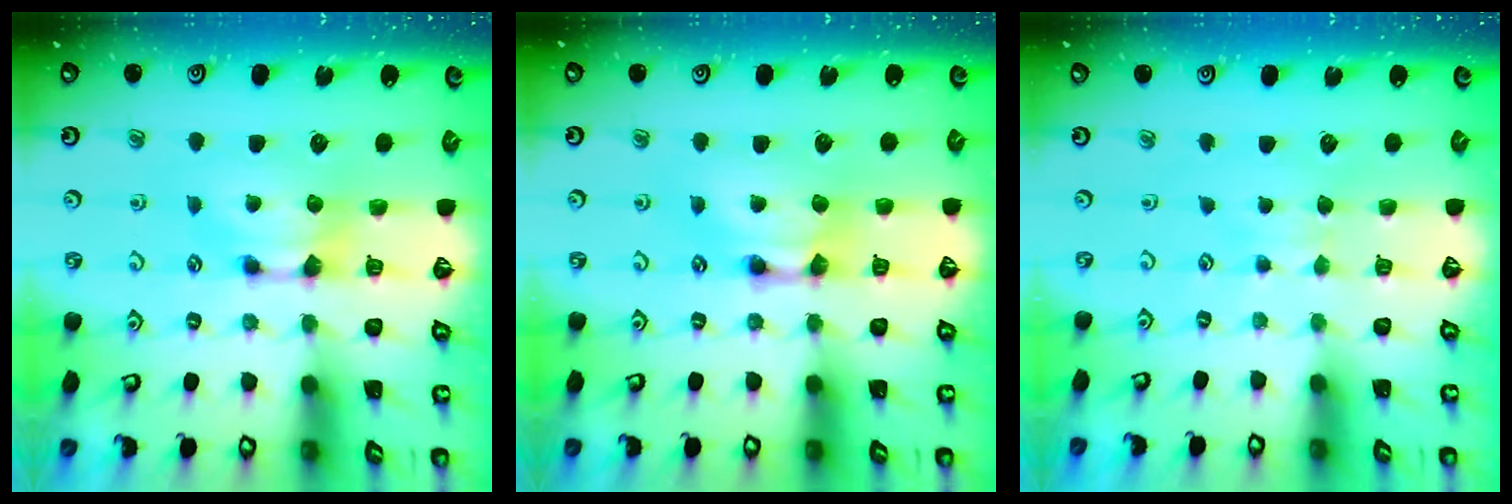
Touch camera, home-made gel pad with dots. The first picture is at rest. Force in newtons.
{"total": 2.2, "press": 2.2, "slide": 0.1}
{"total": 3.8, "press": 3.8, "slide": 0.3}